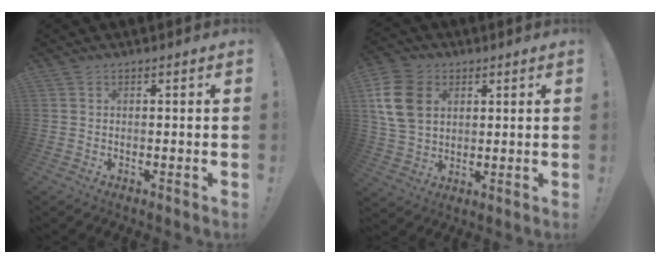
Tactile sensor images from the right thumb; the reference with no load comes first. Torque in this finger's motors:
{"motor_torque": [-0.28, 0.70, 0.10, 0.31, 0.10]}